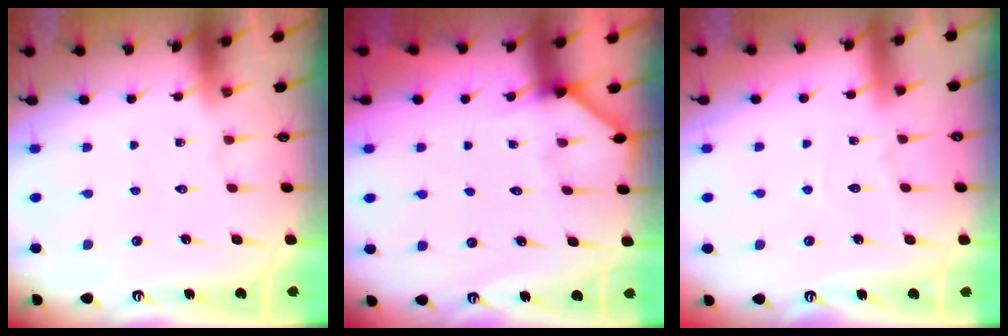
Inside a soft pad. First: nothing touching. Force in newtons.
{"total": 3.2, "press": 3.2, "slide": 0.3}
{"total": 3.7, "press": 3.7, "slide": 0.3}